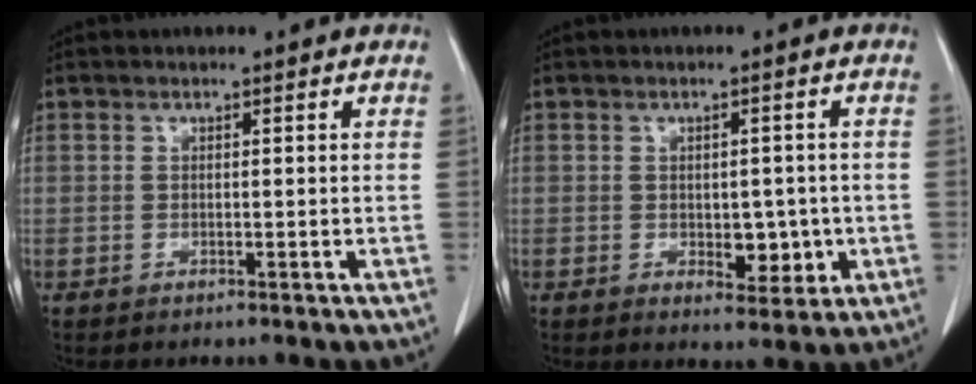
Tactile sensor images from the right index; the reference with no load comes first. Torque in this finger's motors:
{"motor_torque": [-0.03, 0.28, -0.01, 0.04]}